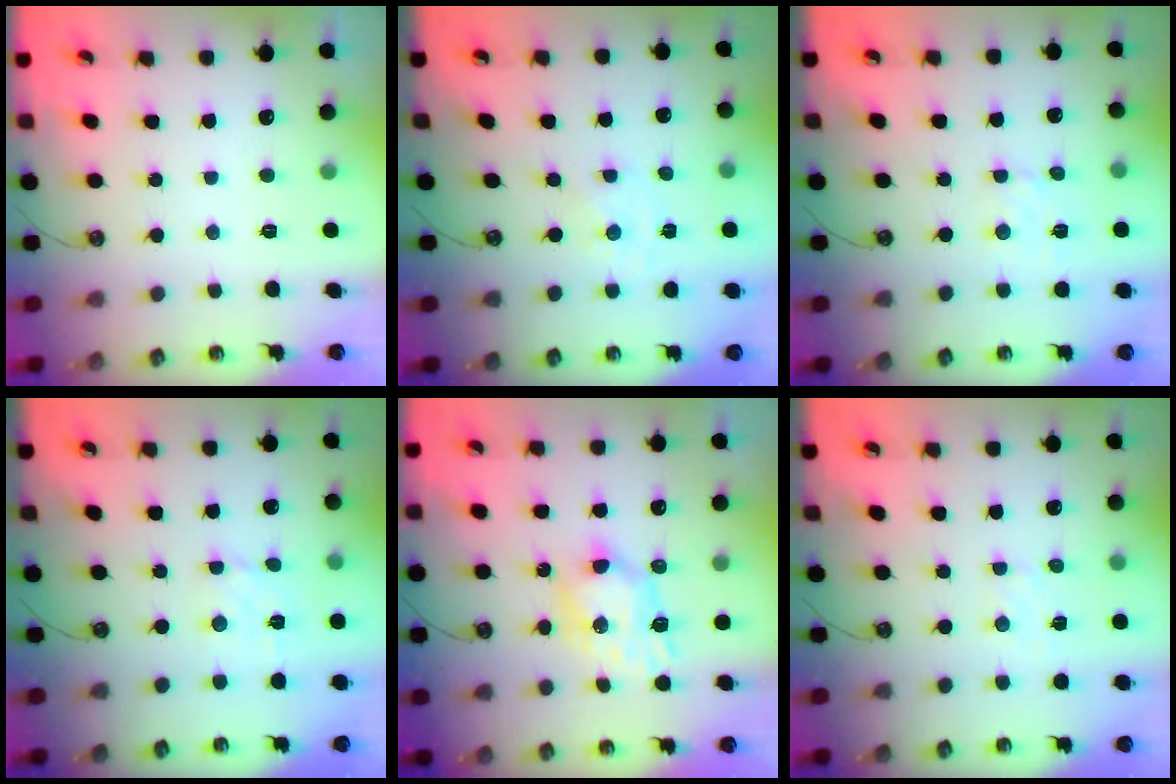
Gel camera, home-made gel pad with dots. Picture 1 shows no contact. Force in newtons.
{"total": 0.0}
{"total": 3.1, "press": 3.1, "slide": 0.4}
{"total": 2.9, "press": 2.9, "slide": 0.4}
{"total": 8.1, "press": 8.1, "slide": 0.2}
{"total": 4.0, "press": 4.0, "slide": 0.5}